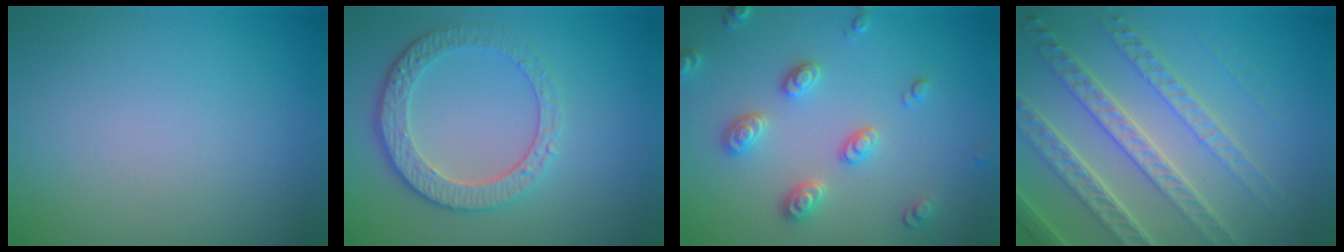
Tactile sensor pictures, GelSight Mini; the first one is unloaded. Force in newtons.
{"total": 4.5, "press": 3.4, "slide": 3.0}
{"total": 2.9, "press": 2.8, "slide": 0.4}
{"total": 7.4, "press": 5.1, "slide": 5.4}